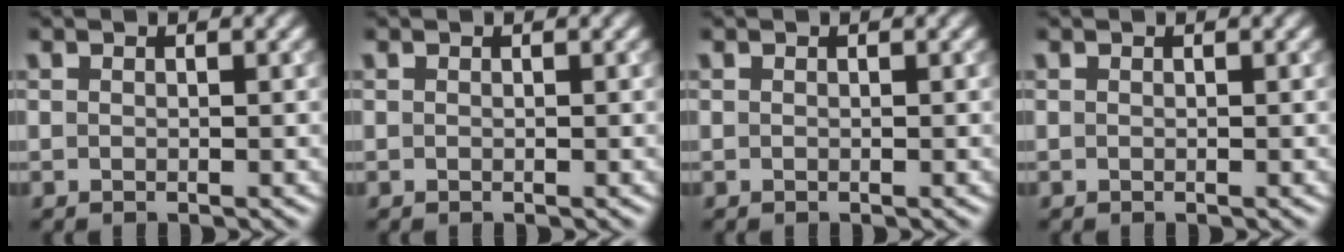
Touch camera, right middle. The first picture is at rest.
{"total": 0.0}
{"total": 0.0}
{"total": 0.0}